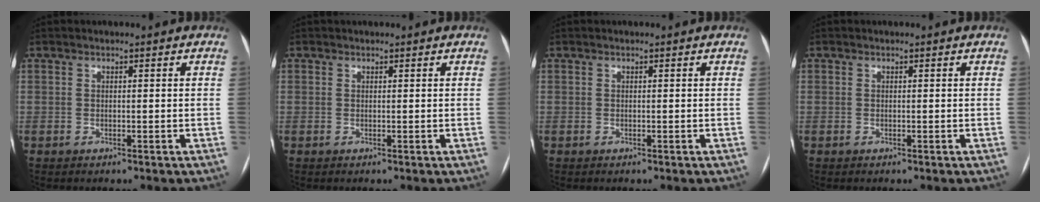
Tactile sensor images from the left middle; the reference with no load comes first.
{"total": 0.5, "force": [-0.1, -0.4, -0.4], "torque": [0.009, -0.006, -0.002]}
{"total": 0.0}
{"total": 0.0}